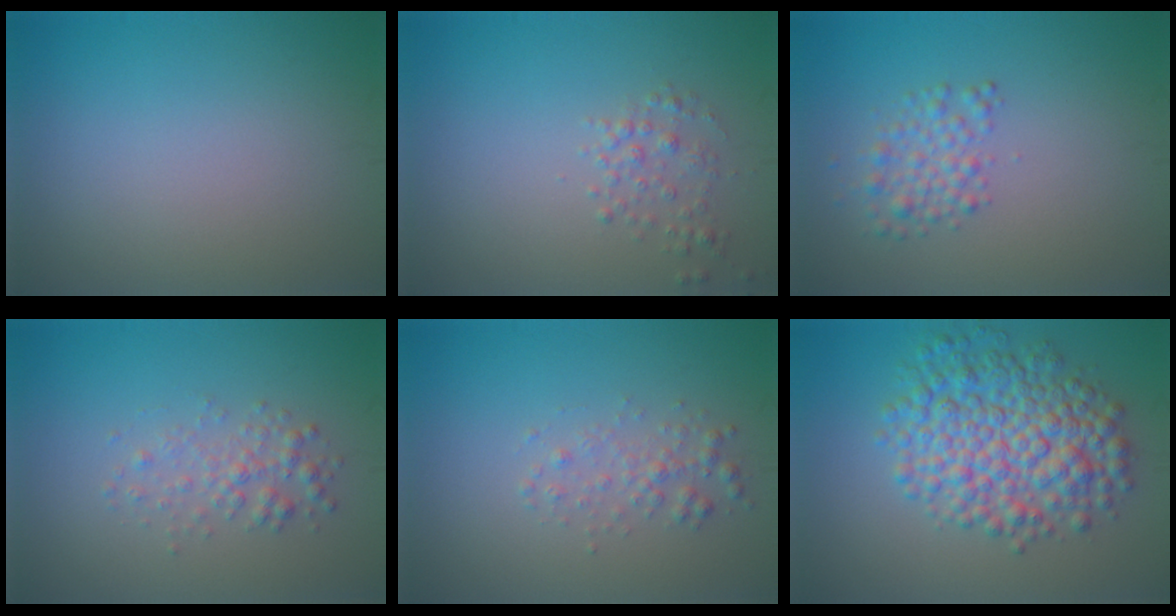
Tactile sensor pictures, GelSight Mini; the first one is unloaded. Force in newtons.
{"total": 1.6, "press": 1.6, "slide": 0.1}
{"total": 2.3, "press": 2.3, "slide": 0.0}
{"total": 2.1, "press": 2.1, "slide": 0.0}
{"total": 1.7, "press": 1.7, "slide": 0.0}
{"total": 8.0, "press": 8.0, "slide": 0.1}